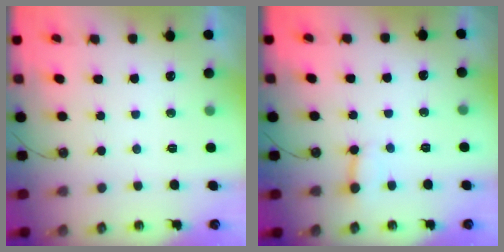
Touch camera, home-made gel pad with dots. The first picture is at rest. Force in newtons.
{"total": 3.0, "press": 2.9, "slide": 0.3}